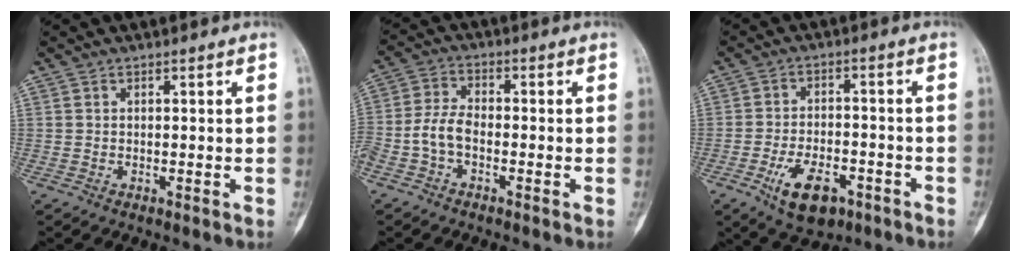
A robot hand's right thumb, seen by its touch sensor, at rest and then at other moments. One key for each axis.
{"total": 5.7, "fx": -2.1, "fy": 3.1, "fz": 4.3, "tx": -0.096, "ty": 0.024, "tz": -0.049}
{"total": 9.8, "fx": -4.9, "fy": 5.2, "fz": 6.7, "tx": -0.101, "ty": 0.023, "tz": -0.074}